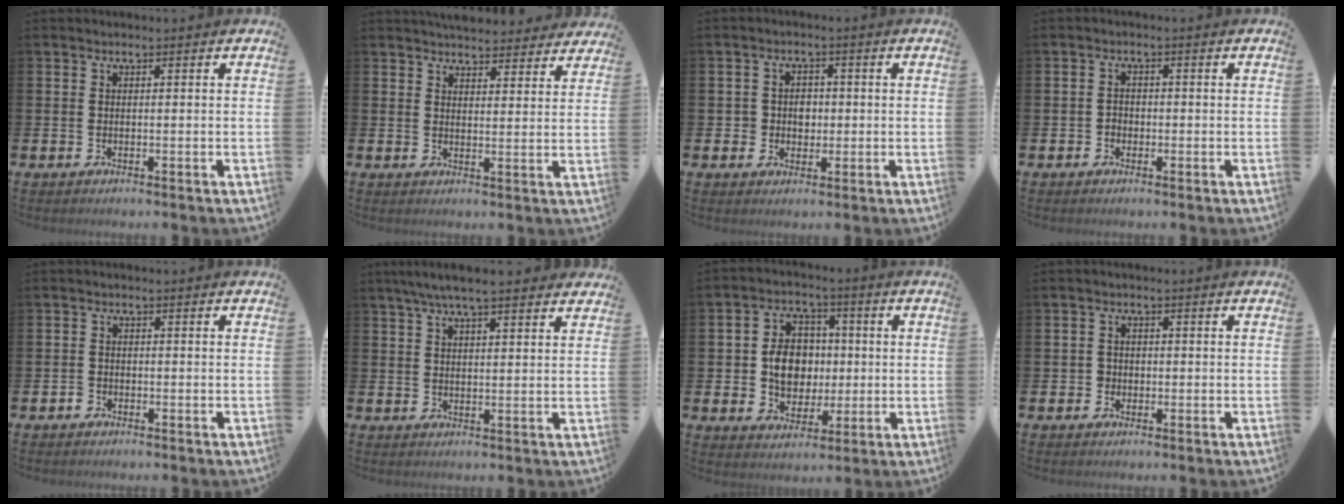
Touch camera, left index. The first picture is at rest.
{"total": 5.3, "force": [5.1, 1.2, 0.4], "torque": [-0.007, -0.030, 0.092]}
{"total": 2.9, "force": [0.1, 2.8, 0.7], "torque": [-0.017, 0.008, -0.005]}
{"total": 1.4, "force": [-0.5, 1.3, 0.3], "torque": [-0.009, 0.004, -0.013]}
{"total": 1.1, "force": [-0.8, 0.7, 0.1], "torque": [-0.003, 0.002, -0.019]}
{"total": 5.7, "force": [4.9, 0.6, 2.7], "torque": [-0.057, -0.010, 0.088]}
{"total": 7.3, "force": [0.2, 6.0, 4.1], "torque": [-0.088, 0.021, 0.001]}
{"total": 1.6, "force": [-0.2, 1.5, 0.3], "torque": [-0.001, 0.004, -0.010]}